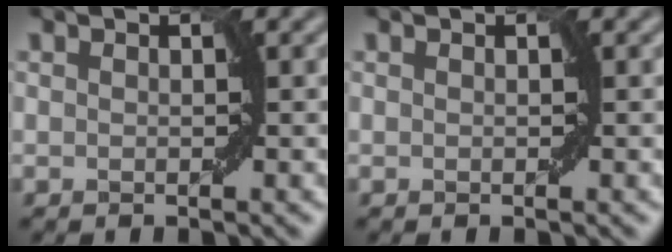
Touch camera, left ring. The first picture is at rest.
{"total": 0.0}